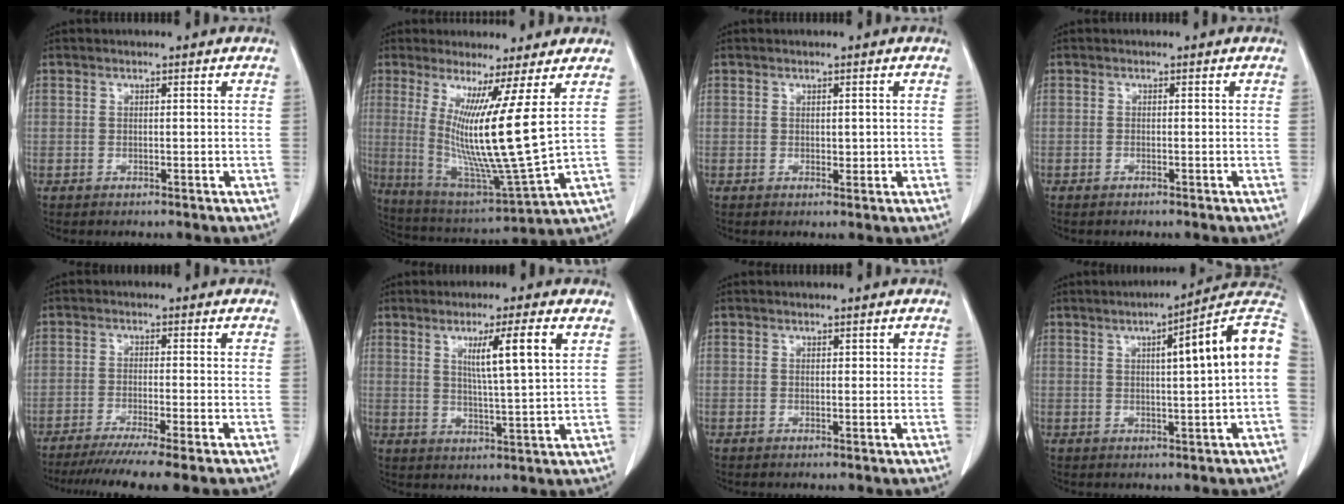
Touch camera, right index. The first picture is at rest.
{"total": 14.3, "force": [3.5, -1.3, 13.8], "torque": [-0.265, -0.048, 0.067]}
{"total": 1.3, "force": [0.1, 0.8, 1.0], "torque": [-0.012, -0.003, 0.005]}
{"total": 0.0}
{"total": 10.3, "force": [-8.2, -0.8, 6.1], "torque": [-0.076, -0.028, -0.125]}
{"total": 8.0, "force": [3.2, -0.4, 7.3], "torque": [-0.121, -0.008, 0.054]}
{"total": 0.8, "force": [0.4, 0.5, 0.6], "torque": [-0.006, 0.000, 0.006]}
{"total": 13.0, "force": [2.3, 0.2, 12.8], "torque": [-0.172, 0.026, 0.025]}